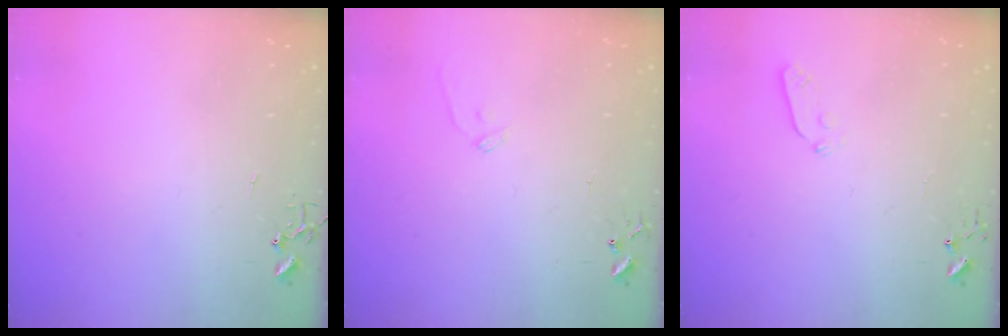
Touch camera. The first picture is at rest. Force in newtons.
{"total": 6.6, "press": 6.6, "slide": 0.6}
{"total": 3.7, "press": 3.6, "slide": 0.4}